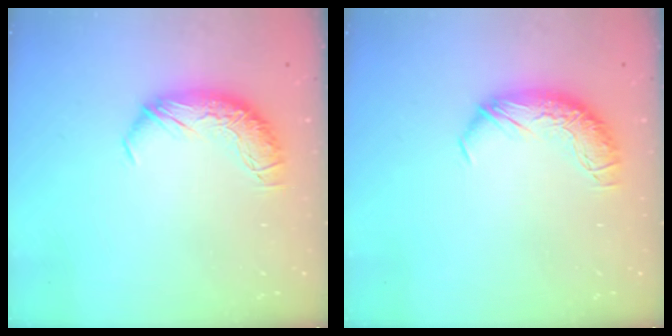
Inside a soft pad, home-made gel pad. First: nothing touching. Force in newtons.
{"total": 0.0}